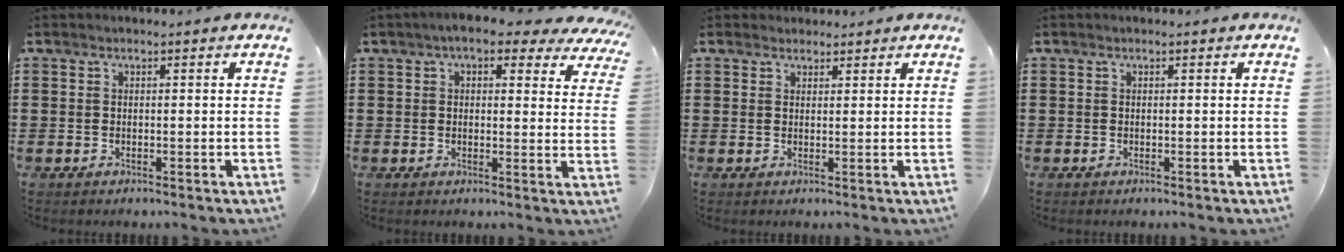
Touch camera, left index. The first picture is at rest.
{"total": 5.1, "force": [3.8, 1.4, 3.0], "torque": [-0.062, -0.008, 0.065]}
{"total": 1.6, "force": [1.5, 0.7, 0.0], "torque": [-0.004, 0.004, 0.030]}
{"total": 0.0}